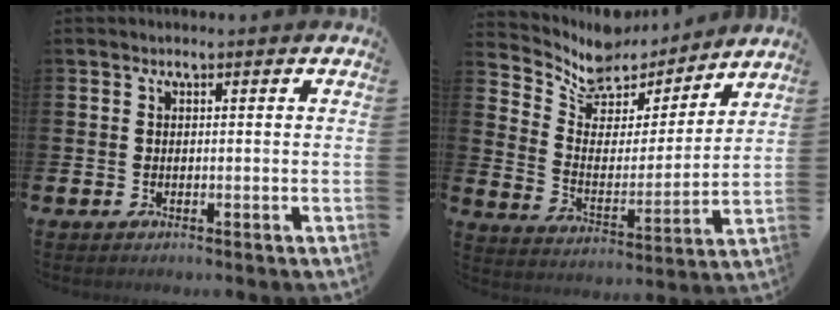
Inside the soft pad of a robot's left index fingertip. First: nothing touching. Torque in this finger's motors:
{"motor_torque": [-0.13, -0.49, 0.01, 0.02]}